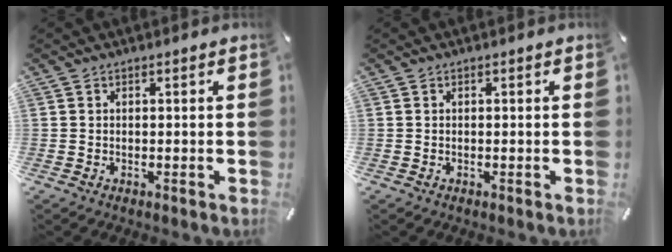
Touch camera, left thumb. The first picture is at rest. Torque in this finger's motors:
{"motor_torque": [0.00, 0.00, 0.00, 0.00, 0.00]}